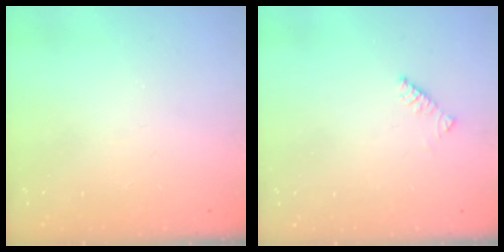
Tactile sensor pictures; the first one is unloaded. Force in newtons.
{"total": 2.6, "press": 2.6, "slide": 0.4}